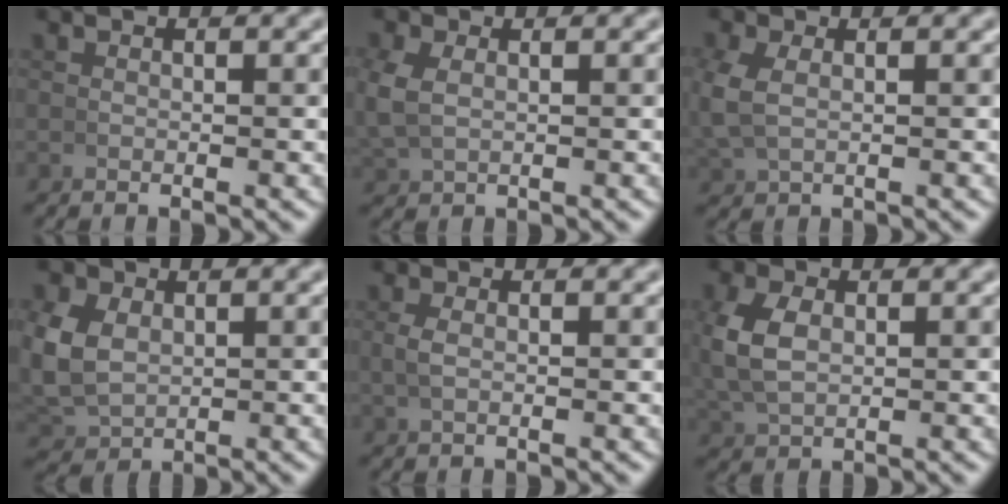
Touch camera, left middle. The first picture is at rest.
{"total": 2.5, "force": [0.5, 1.9, 1.5], "torque": [-0.051, -0.004, 0.020]}
{"total": 2.6, "force": [0.4, 1.9, 1.8], "torque": [-0.060, -0.006, 0.017]}
{"total": 4.9, "force": [0.3, 4.1, 2.7], "torque": [-0.087, -0.024, 0.028]}
{"total": 1.0, "force": [0.1, 0.3, 1.0], "torque": [-0.030, -0.001, 0.007]}
{"total": 3.7, "force": [0.5, 2.6, 2.6], "torque": [-0.079, -0.005, 0.022]}